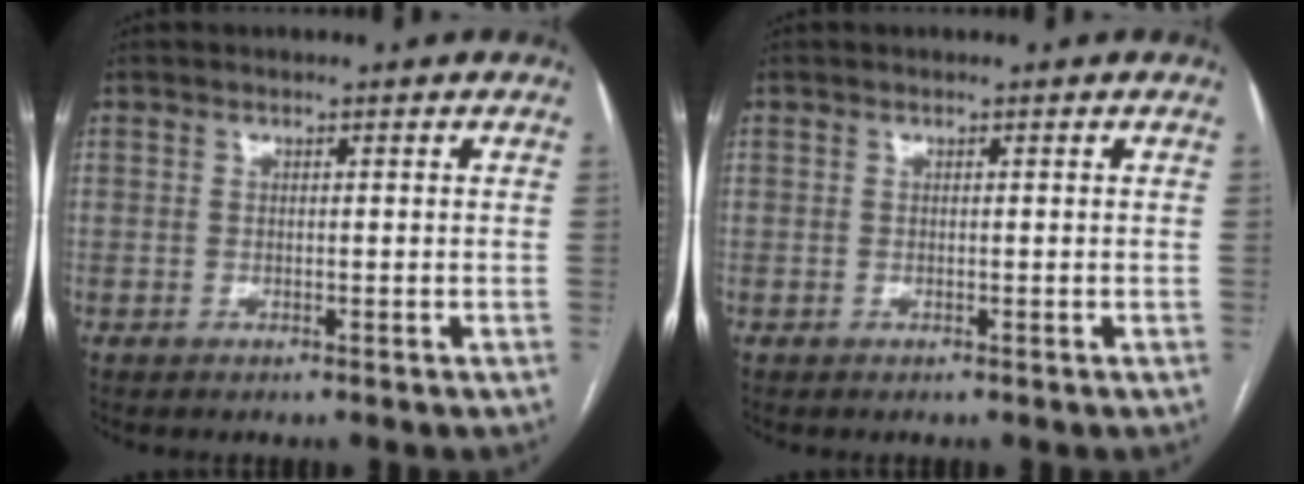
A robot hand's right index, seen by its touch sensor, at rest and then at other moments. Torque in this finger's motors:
{"motor_torque": [0.00, 0.00, 0.00, 0.00]}